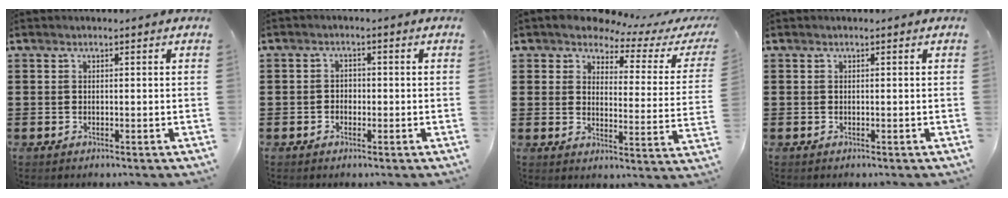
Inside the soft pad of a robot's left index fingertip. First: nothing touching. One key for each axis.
{"total": 1.4, "fx": -0.8, "fy": 1.1, "fz": 0.4, "tx": -0.012, "ty": 0.004, "tz": -0.020}
{"total": 4.1, "fx": 3.5, "fy": 1.5, "fz": 1.5, "tx": -0.047, "ty": -0.020, "tz": 0.055}
{"total": 0.0}